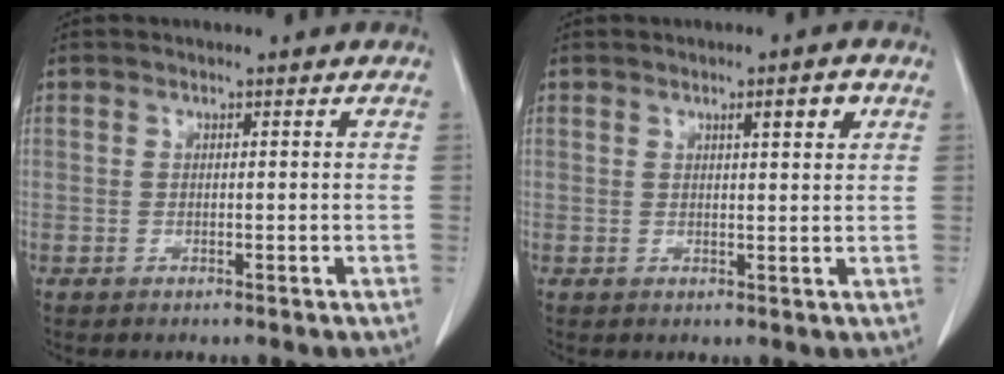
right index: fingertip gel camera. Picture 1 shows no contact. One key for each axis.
{"total": 3.1, "fx": 1.5, "fy": 0.3, "fz": 2.7, "tx": -0.040, "ty": -0.001, "tz": 0.020}